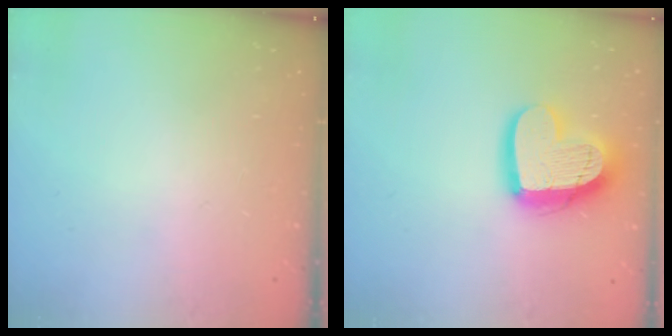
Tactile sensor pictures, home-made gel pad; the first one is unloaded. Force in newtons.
{"total": 17.0, "press": 17.0, "slide": 1.5}